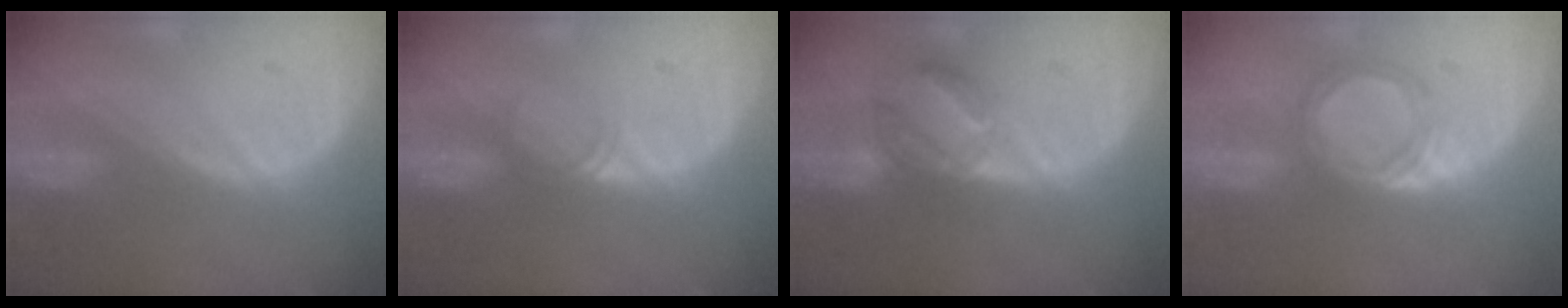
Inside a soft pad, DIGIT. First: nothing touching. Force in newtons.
{"total": 1.8, "press": 1.5, "slide": 1.1}
{"total": 7.3, "press": 6.2, "slide": 3.7}
{"total": 4.8, "press": 4.8, "slide": 0.5}